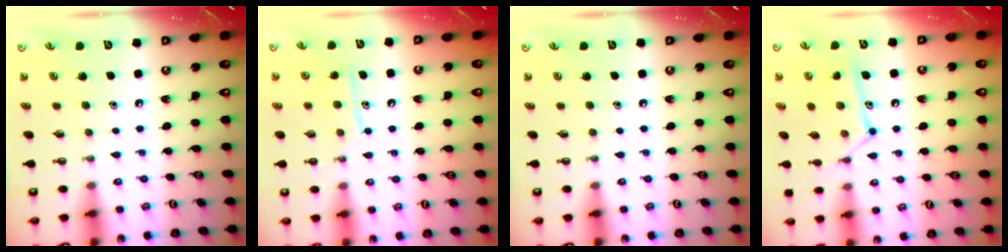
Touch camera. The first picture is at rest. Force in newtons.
{"total": 8.5, "press": 8.5, "slide": 0.6}
{"total": 0.0}
{"total": 12.4, "press": 12.4, "slide": 0.0}